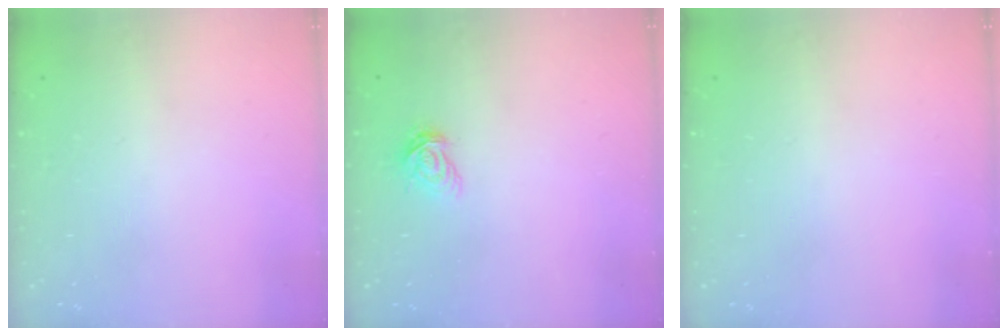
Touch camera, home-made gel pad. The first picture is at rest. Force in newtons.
{"total": 6.8, "press": 6.8, "slide": 0.8}
{"total": 0.0}